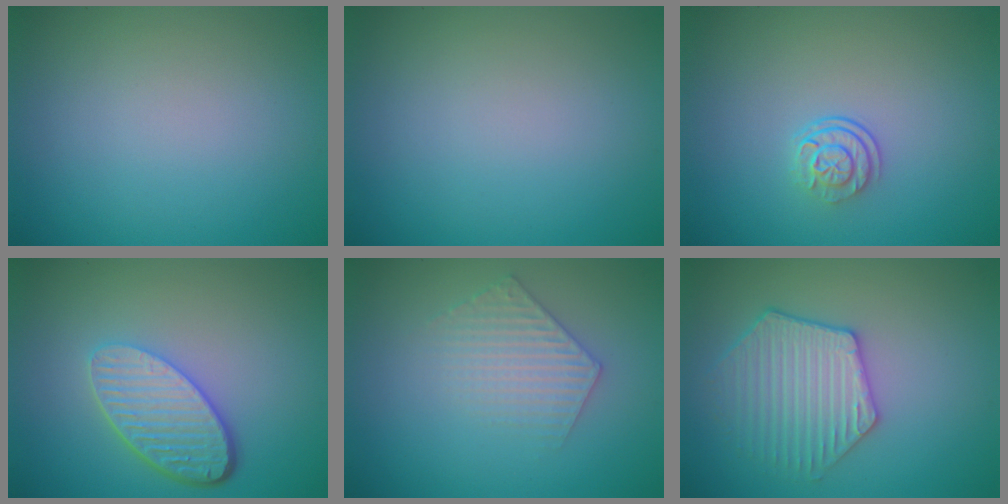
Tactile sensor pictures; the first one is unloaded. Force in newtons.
{"total": 0.0}
{"total": 2.4, "press": 1.7, "slide": 1.6}
{"total": 5.3, "press": 3.9, "slide": 3.6}
{"total": 2.9, "press": 2.9, "slide": 0.5}
{"total": 4.2, "press": 4.1, "slide": 1.1}